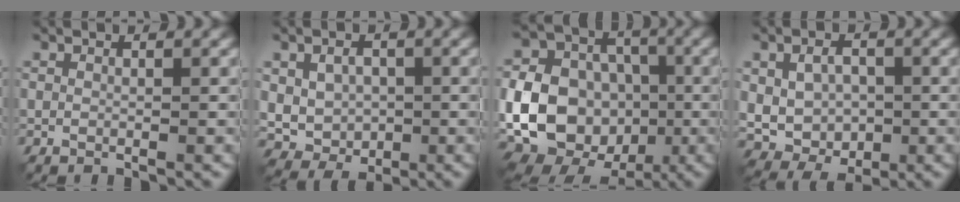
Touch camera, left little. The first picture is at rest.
{"total": 4.7, "force": [0.1, 3.6, 2.9], "torque": [-0.054, -0.007, 0.014]}
{"total": 15.0, "force": [-3.3, 12.1, 8.2], "torque": [-0.161, -0.005, -0.072]}
{"total": 5.8, "force": [-0.1, 4.2, 4.0], "torque": [-0.071, -0.008, 0.008]}